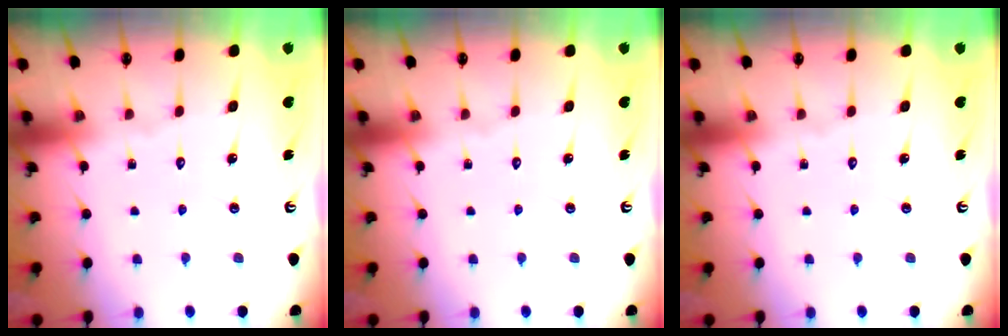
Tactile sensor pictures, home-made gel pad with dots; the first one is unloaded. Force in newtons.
{"total": 0.0}
{"total": 0.0}